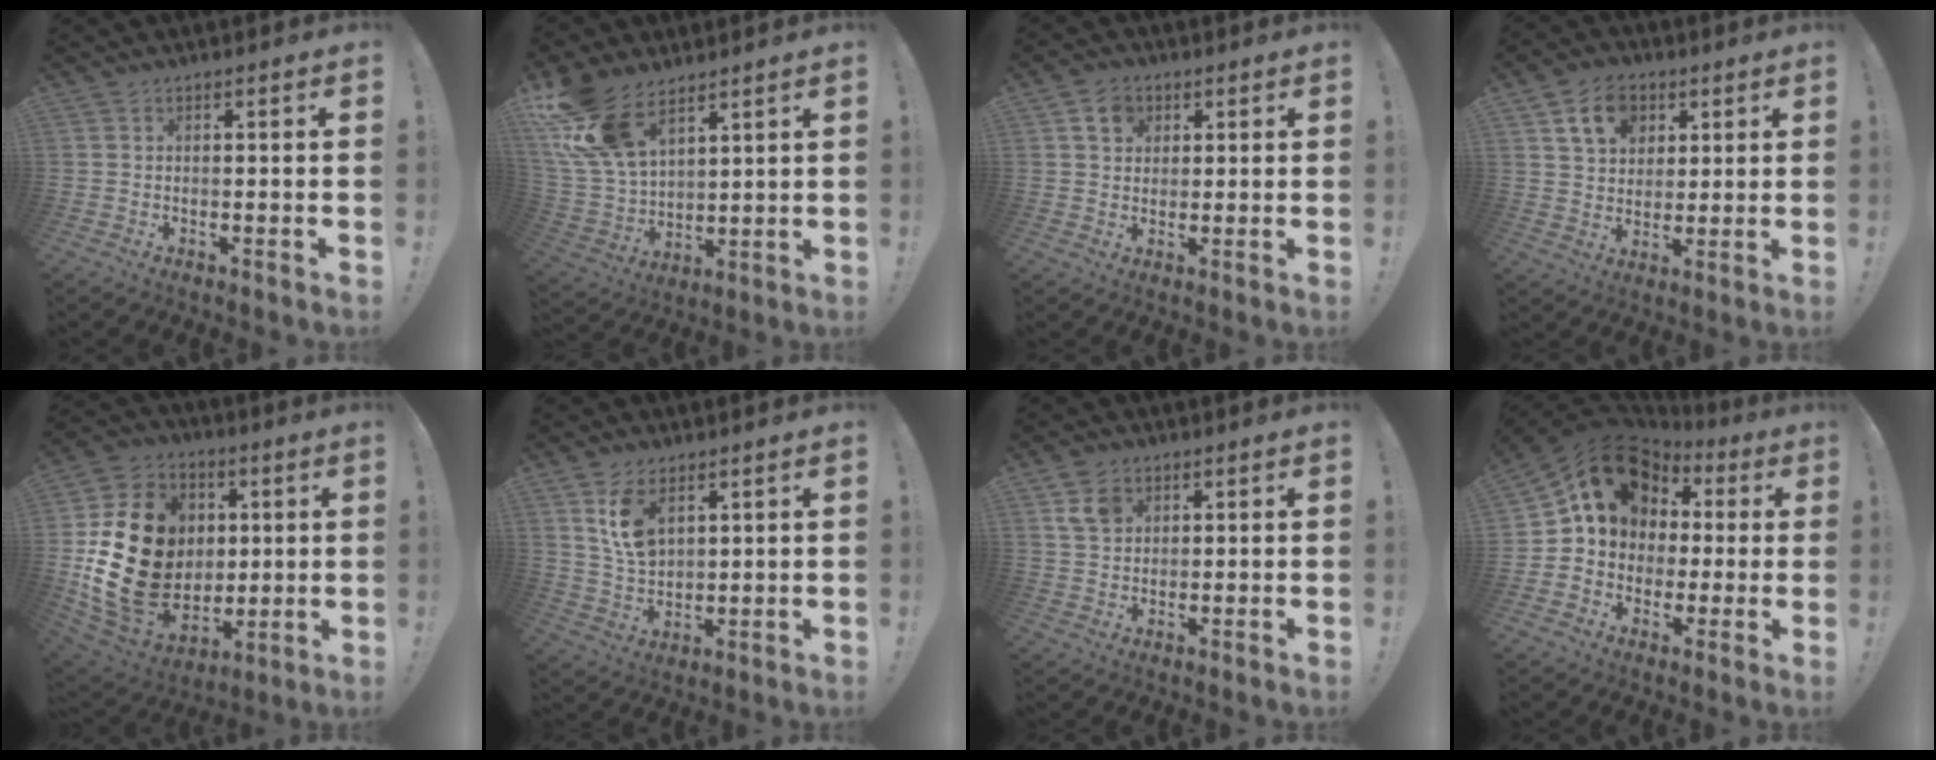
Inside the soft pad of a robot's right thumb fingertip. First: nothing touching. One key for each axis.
{"total": 17.3, "fx": 10.8, "fy": 9.3, "fz": 9.7, "tx": -0.206, "ty": -0.056, "tz": 0.208}
{"total": 5.9, "fx": 2.7, "fy": 4.7, "fz": 2.3, "tx": -0.028, "ty": -0.004, "tz": 0.049}
{"total": 11.1, "fx": 5.0, "fy": 8.6, "fz": 5.0, "tx": -0.068, "ty": -0.013, "tz": 0.095}
{"total": 24.9, "fx": 1.1, "fy": 19.3, "fz": 15.7, "tx": -0.295, "ty": -0.005, "tz": 0.054}
{"total": 9.7, "fx": 5.1, "fy": 5.8, "fz": 5.9, "tx": -0.102, "ty": -0.014, "tz": 0.099}
{"total": 6.4, "fx": 3.1, "fy": 4.8, "fz": 2.9, "tx": -0.048, "ty": -0.003, "tz": 0.063}
{"total": 17.8, "fx": 6.5, "fy": 14.1, "fz": 8.9, "tx": -0.130, "ty": -0.025, "tz": 0.134}